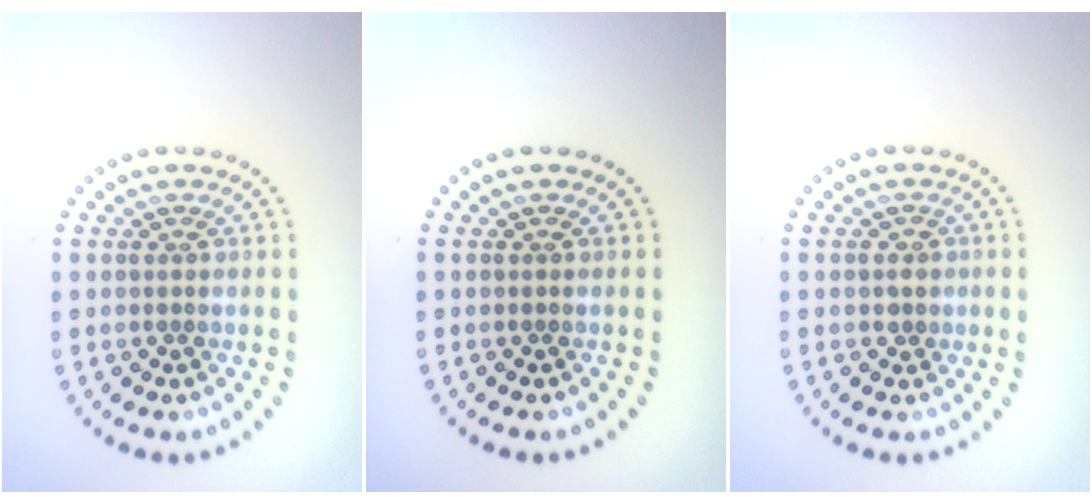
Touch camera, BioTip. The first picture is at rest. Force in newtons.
{"total": 0.0}
{"total": 1.0, "press": 0.7, "slide": 0.7}